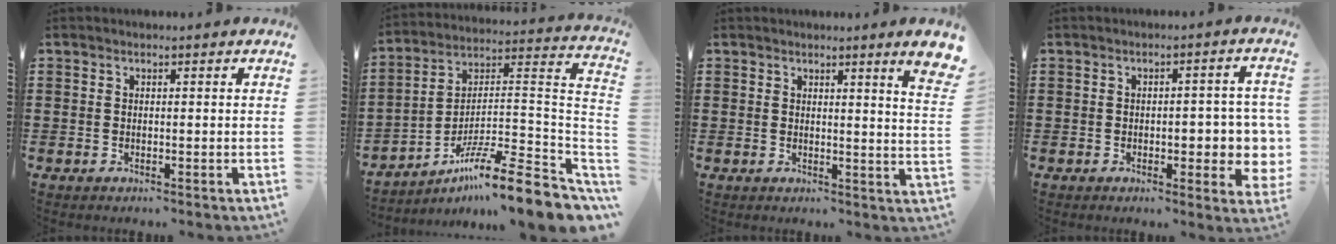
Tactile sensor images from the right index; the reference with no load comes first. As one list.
[{"total": 11.9, "force": [-8.8, 0.9, 7.9], "torque": [-0.125, 0.007, -0.170]}, {"total": 3.7, "force": [2.5, -0.3, 2.7], "torque": [-0.051, -0.007, 0.042]}, {"total": 5.8, "force": [-0.8, 2.3, 5.3], "torque": [-0.068, -0.004, -0.018]}]